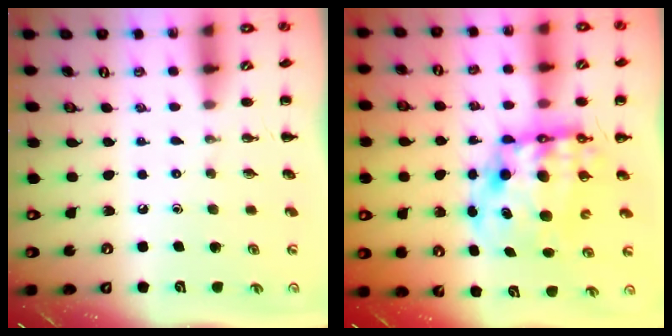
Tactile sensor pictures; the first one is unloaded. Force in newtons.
{"total": 13.9, "press": 13.4, "slide": 3.6}